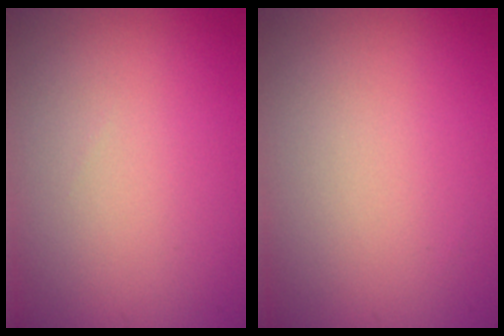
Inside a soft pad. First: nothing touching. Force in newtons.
{"total": 0.0}